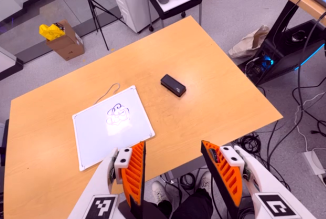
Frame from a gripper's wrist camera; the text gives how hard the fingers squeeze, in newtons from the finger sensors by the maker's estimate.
{"total": 0.0}